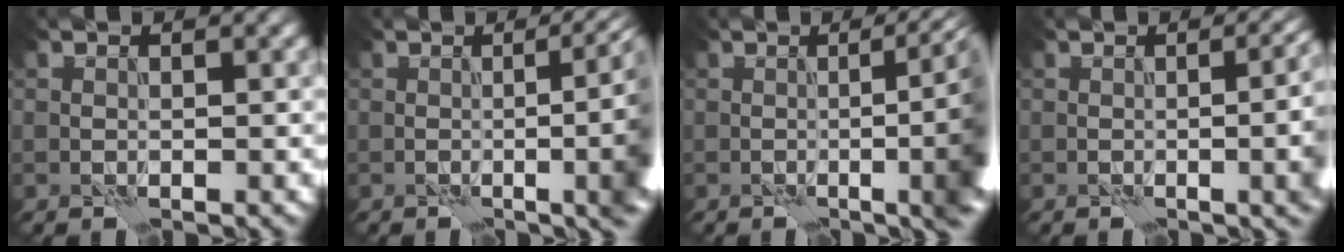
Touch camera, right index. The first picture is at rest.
{"total": 9.1, "force": [0.7, 3.4, 8.4], "torque": [-0.058, 0.016, -0.001]}
{"total": 10.8, "force": [0.2, 3.8, 10.1], "torque": [-0.071, 0.020, -0.006]}
{"total": 8.5, "force": [0.0, 3.7, 7.7], "torque": [-0.053, 0.010, -0.002]}